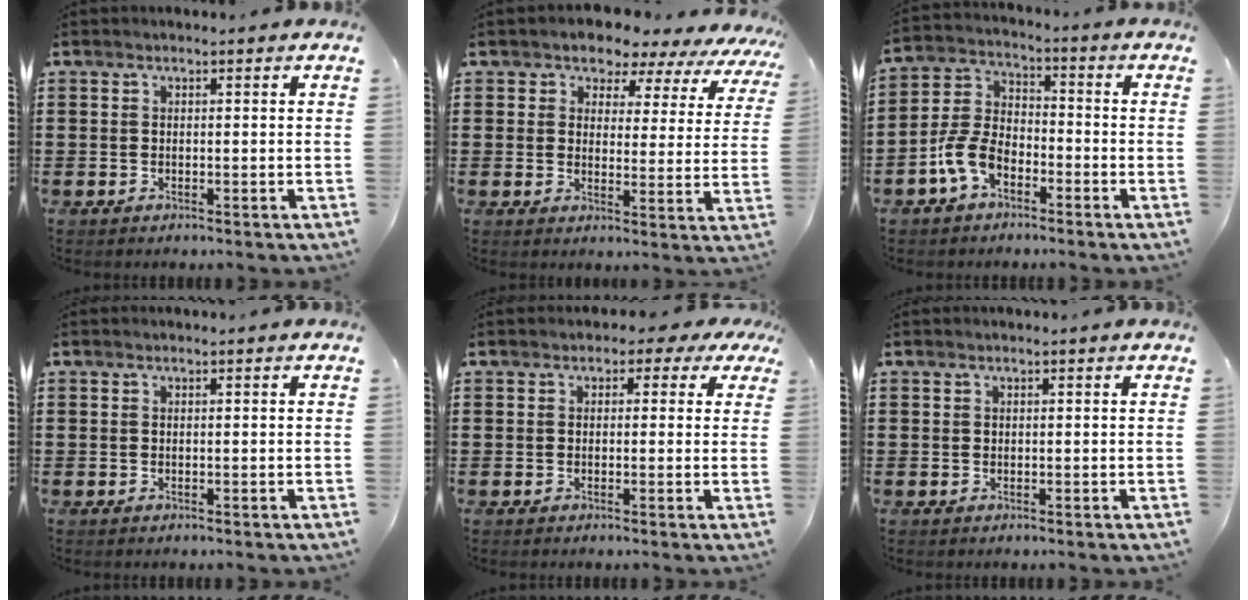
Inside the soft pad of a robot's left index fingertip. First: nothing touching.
{"total": 4.2, "force": [3.6, 2.0, 0.4], "torque": [-0.034, -0.017, 0.059]}
{"total": 7.4, "force": [-4.1, 4.1, 4.6], "torque": [-0.121, 0.005, -0.084]}
{"total": 0.0}
{"total": 1.6, "force": [0.3, 1.3, 1.0], "torque": [-0.016, 0.005, -0.001]}
{"total": 0.0}